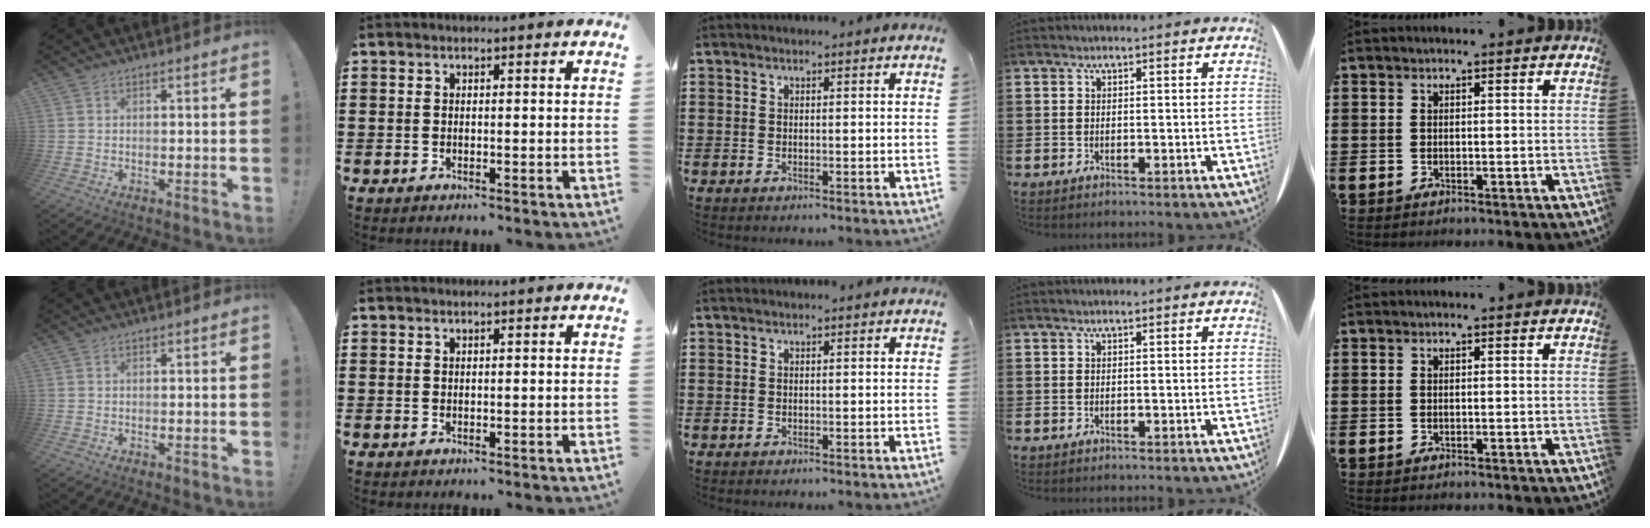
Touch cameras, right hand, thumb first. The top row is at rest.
{}